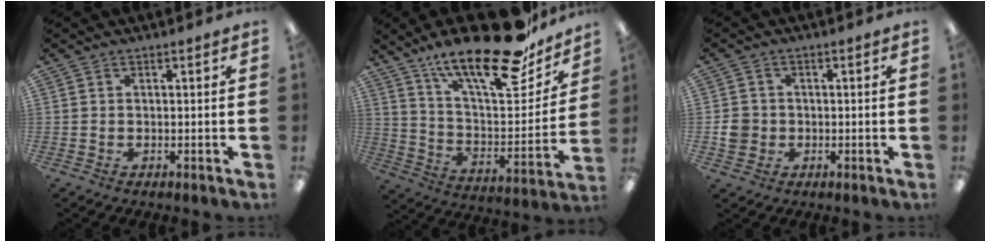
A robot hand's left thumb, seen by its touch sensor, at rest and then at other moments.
{"total": 25.6, "force": [18.7, 7.6, 15.7], "torque": [-0.238, -0.120, 0.306]}
{"total": 4.4, "force": [-0.5, 4.0, 1.6], "torque": [-0.027, 0.005, -0.010]}